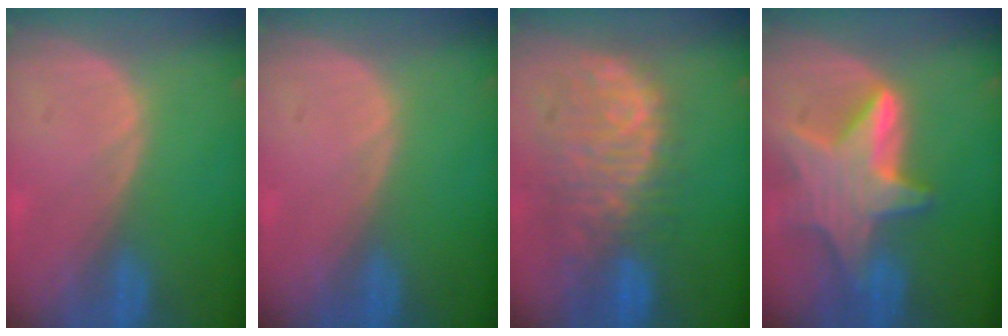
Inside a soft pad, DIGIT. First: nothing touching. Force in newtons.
{"total": 0.0}
{"total": 11.2, "press": 9.6, "slide": 5.8}
{"total": 9.5, "press": 9.5, "slide": 0.6}